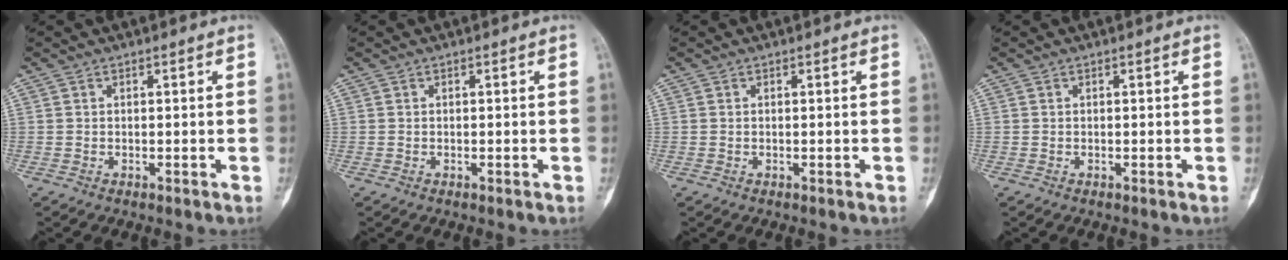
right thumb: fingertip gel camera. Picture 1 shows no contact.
{"total": 0.0}
{"total": 0.0}
{"total": 0.0}